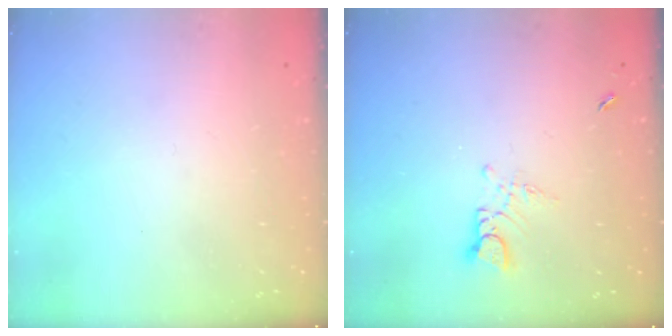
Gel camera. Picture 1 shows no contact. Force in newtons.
{"total": 3.3, "press": 3.2, "slide": 0.4}